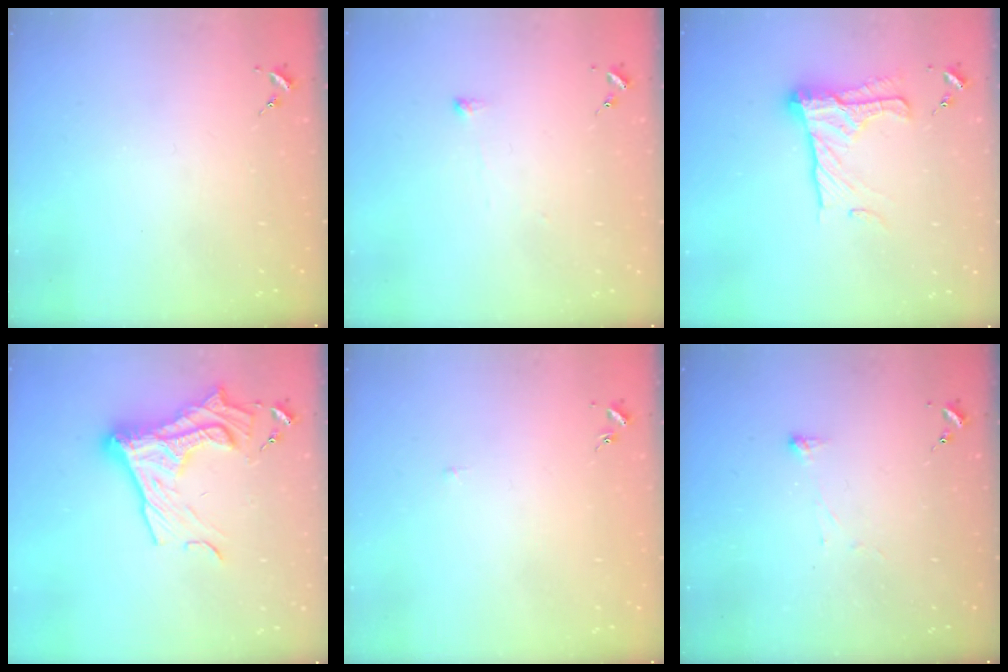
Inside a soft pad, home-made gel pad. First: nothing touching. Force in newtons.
{"total": 2.7, "press": 2.6, "slide": 0.5}
{"total": 18.0, "press": 17.9, "slide": 1.3}
{"total": 18.9, "press": 18.8, "slide": 1.8}
{"total": 1.8, "press": 1.8, "slide": 0.3}
{"total": 2.9, "press": 2.8, "slide": 0.5}